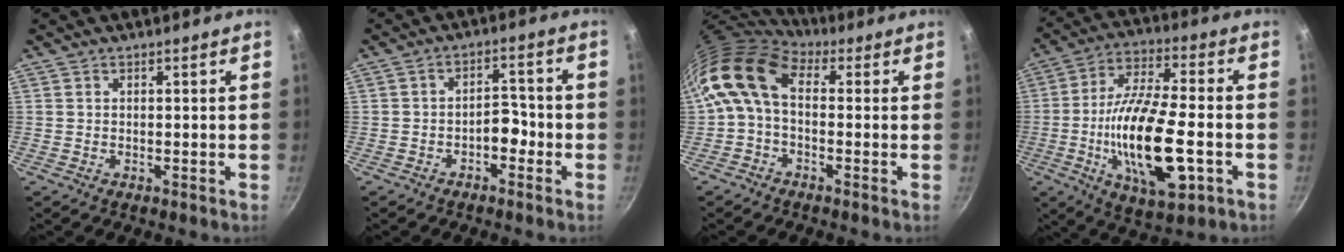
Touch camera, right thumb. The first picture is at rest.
{"total": 4.1, "force": [-2.0, 2.4, 2.7], "torque": [-0.017, 0.029, -0.033]}
{"total": 10.9, "force": [0.8, 6.9, 8.4], "torque": [-0.156, 0.026, -0.004]}
{"total": 20.2, "force": [-4.6, 7.2, 18.3], "torque": [-0.335, 0.015, -0.087]}